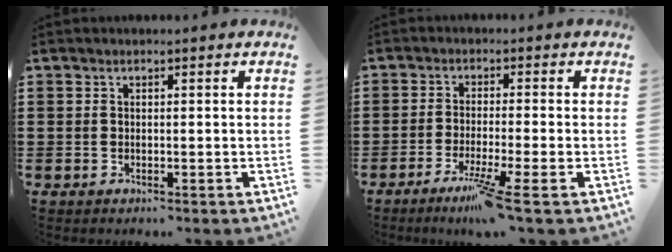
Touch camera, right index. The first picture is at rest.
{"total": 5.3, "force": [-3.2, -0.8, 4.2], "torque": [-0.086, -0.023, -0.060]}